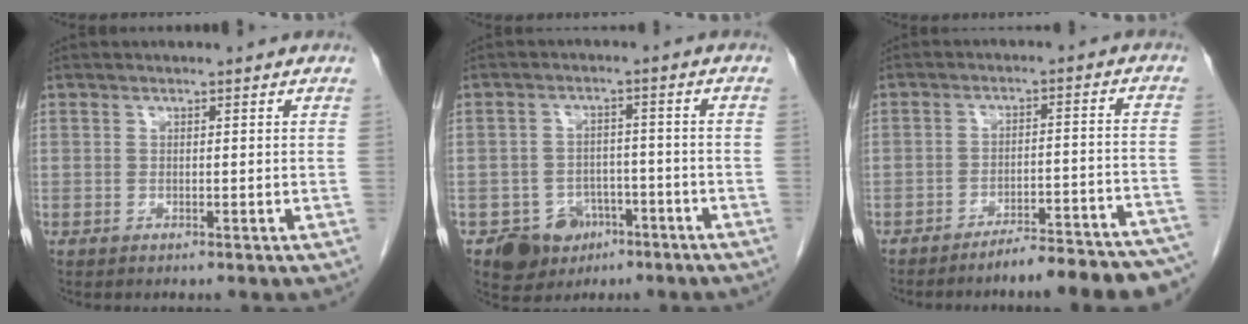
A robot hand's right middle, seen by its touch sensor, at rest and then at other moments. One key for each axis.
{"total": 6.7, "fx": -3.8, "fy": 5.2, "fz": 1.9, "tx": -0.033, "ty": 0.009, "tz": -0.049}
{"total": 14.3, "fx": -13.1, "fy": 0.5, "fz": 5.7, "tx": -0.047, "ty": 0.022, "tz": -0.172}